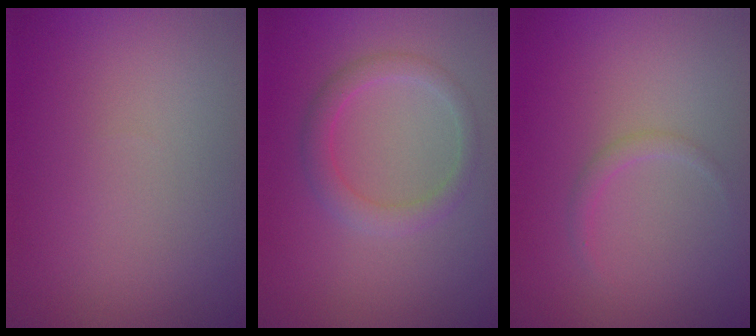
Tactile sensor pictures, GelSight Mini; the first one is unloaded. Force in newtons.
{"total": 2.3, "press": 2.3, "slide": 0.1}
{"total": 0.9, "press": 0.9, "slide": 0.1}